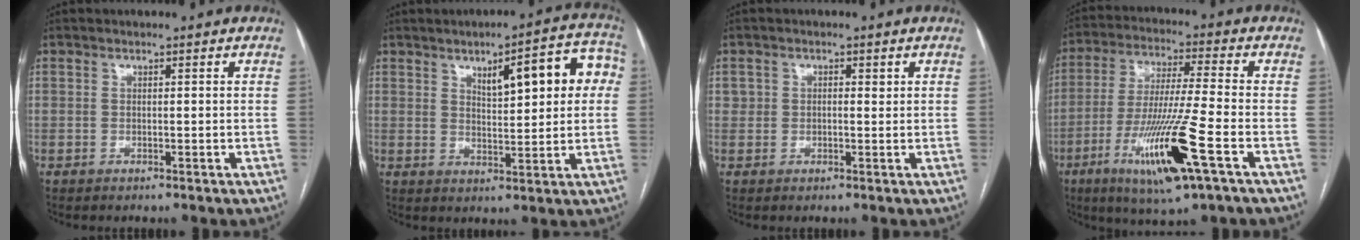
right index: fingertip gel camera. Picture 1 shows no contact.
{"total": 11.4, "force": [3.3, 3.3, 10.4], "torque": [-0.129, 0.027, 0.044]}
{"total": 2.1, "force": [0.7, 1.8, 0.8], "torque": [-0.015, 0.008, 0.011]}
{"total": 15.5, "force": [-6.3, 0.3, 14.1], "torque": [-0.280, -0.028, -0.112]}